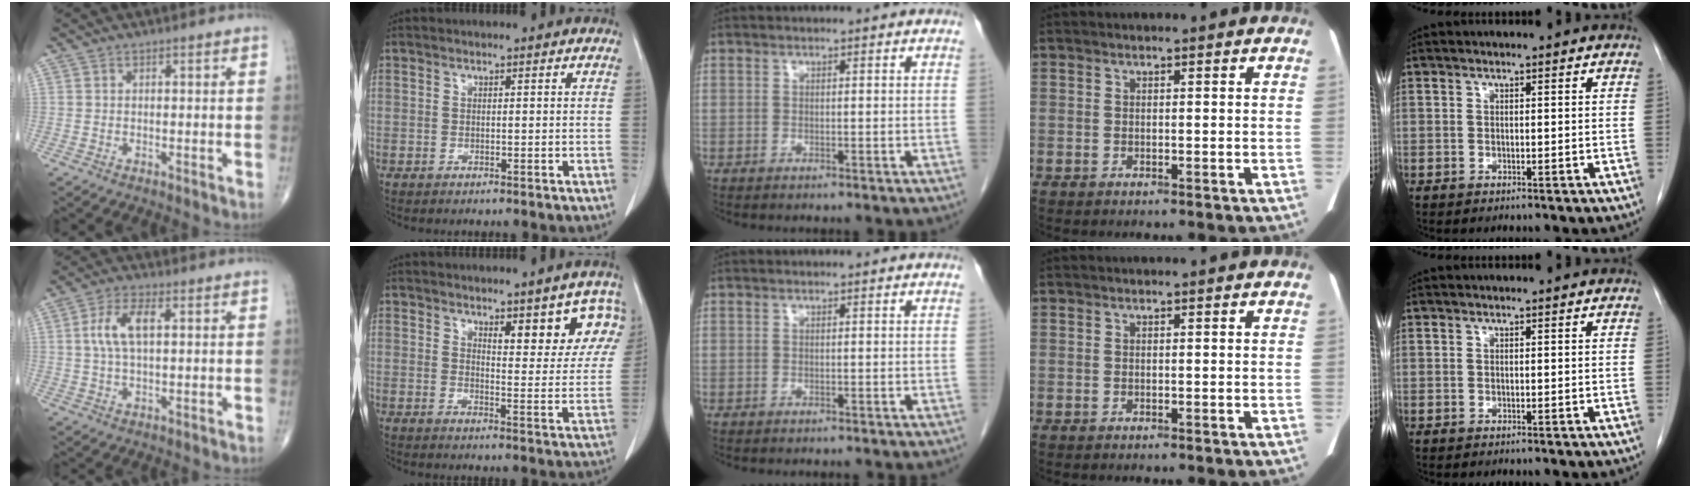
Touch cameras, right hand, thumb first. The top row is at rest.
{"thumb": {"total": 7.0, "force": [1.3, 3.2, 6.2], "torque": [-0.134, 0.010, 0.025]}, "index": {"total": 8.8, "force": [5.3, 2.6, 6.5], "torque": [-0.068, -0.005, 0.065]}, "middle": {"total": 2.5, "force": [-2.3, 0.3, 1.0], "torque": [-0.019, -0.005, -0.026]}}